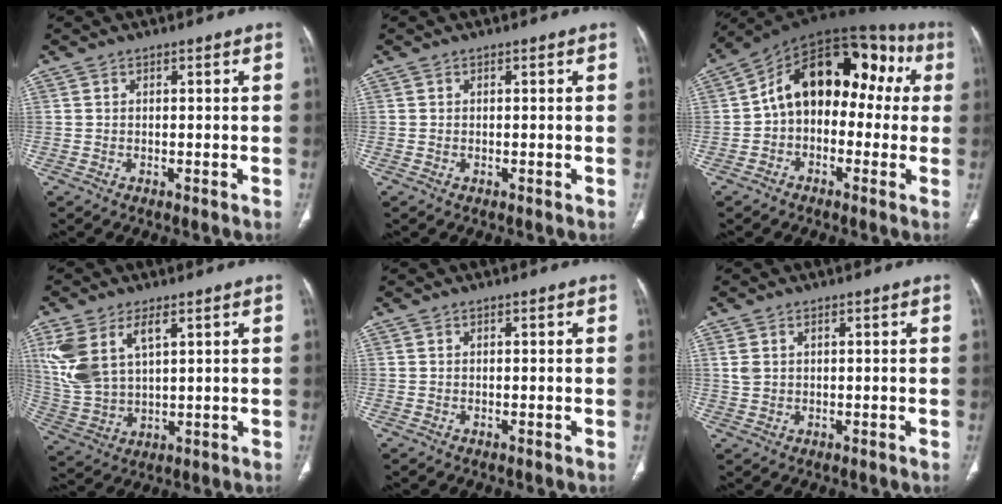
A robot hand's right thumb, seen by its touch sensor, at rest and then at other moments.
{"total": 0.0}
{"total": 18.2, "force": [1.5, 11.9, 13.7], "torque": [-0.153, 0.064, 0.007]}
{"total": 12.3, "force": [5.2, 6.4, 9.2], "torque": [-0.209, -0.008, 0.120]}
{"total": 0.0}
{"total": 2.4, "force": [0.8, 1.7, 1.5], "torque": [-0.040, 0.008, 0.026]}